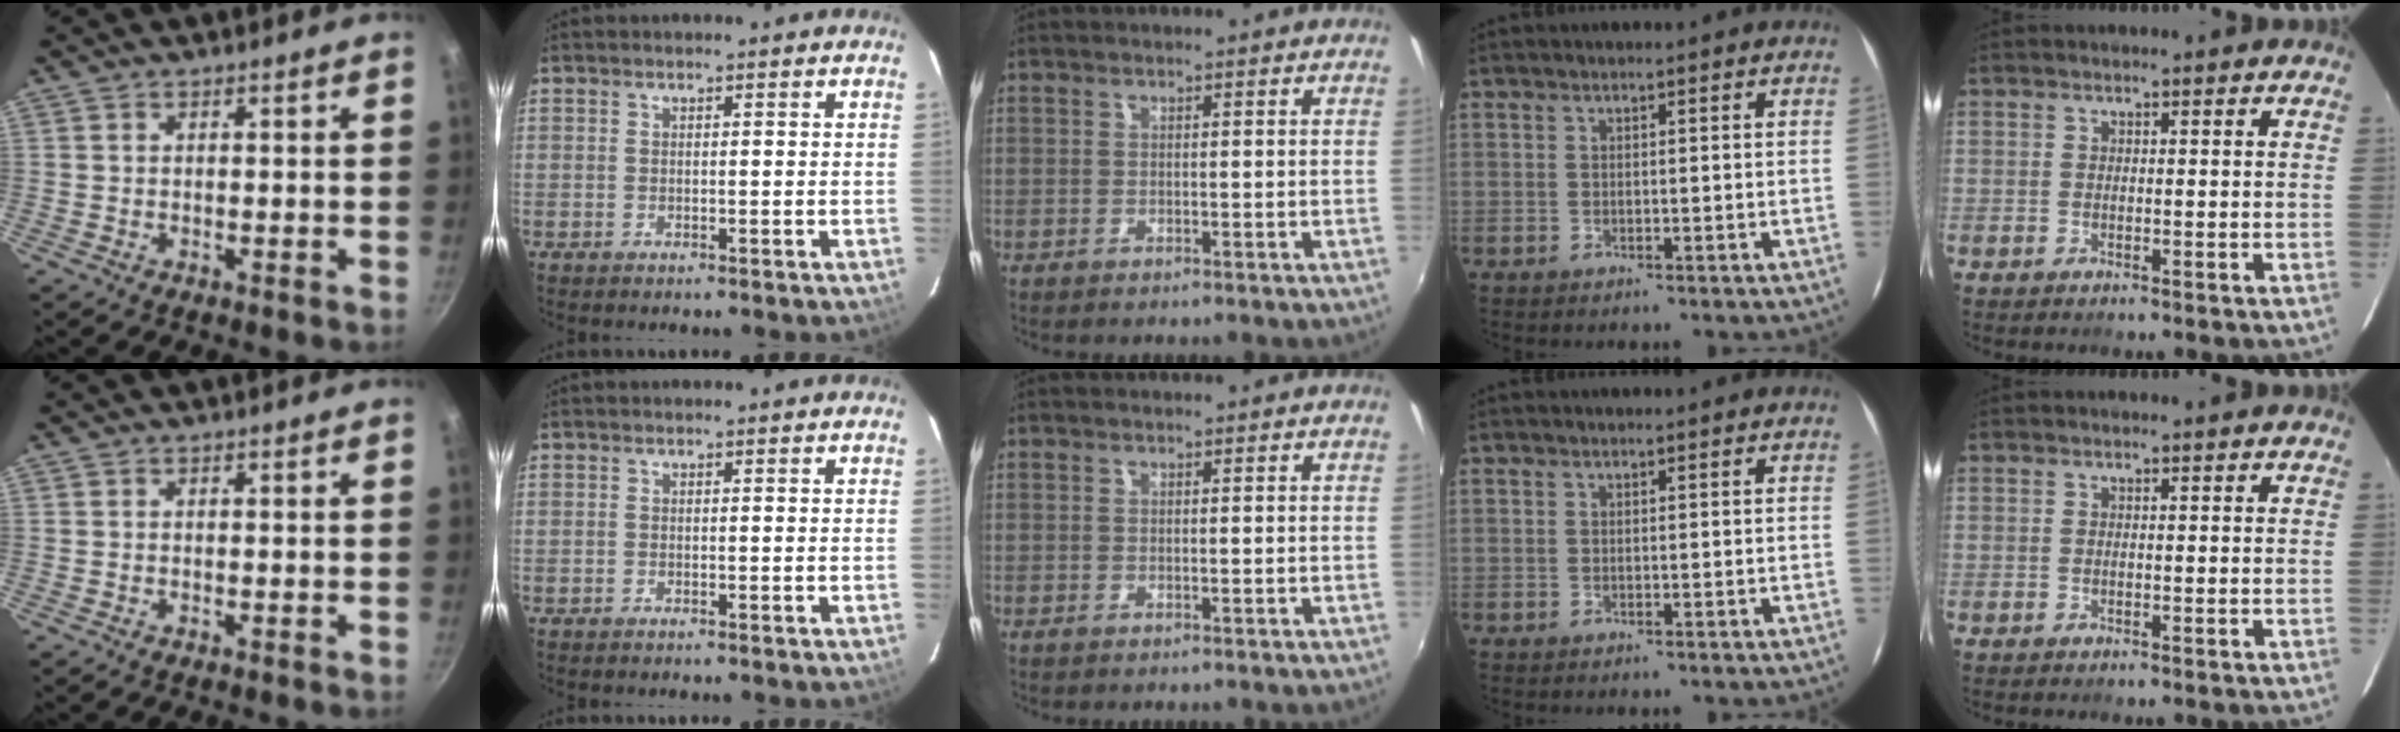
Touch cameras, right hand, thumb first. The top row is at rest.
{}